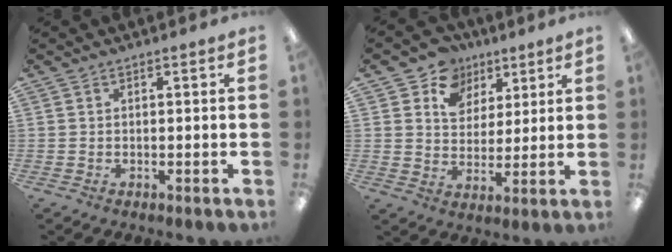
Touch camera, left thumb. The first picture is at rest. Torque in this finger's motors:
{"motor_torque": [0.00, 0.10, -0.22, 0.24, 0.00]}